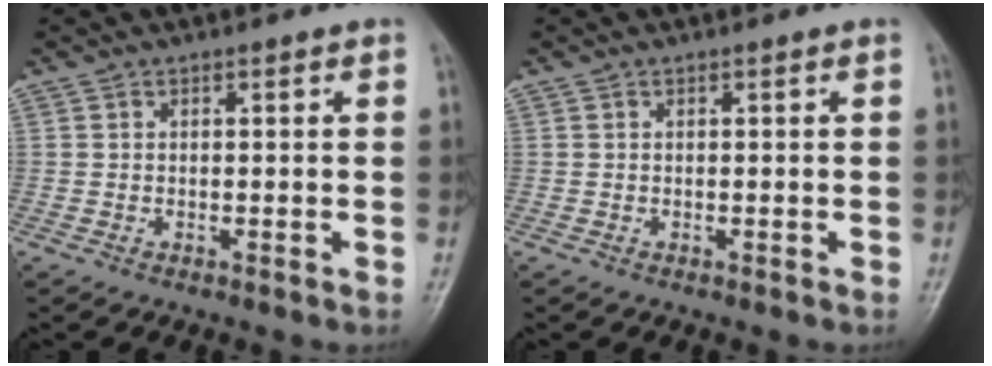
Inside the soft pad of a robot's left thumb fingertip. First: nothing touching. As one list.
[{"total": 0.0}]